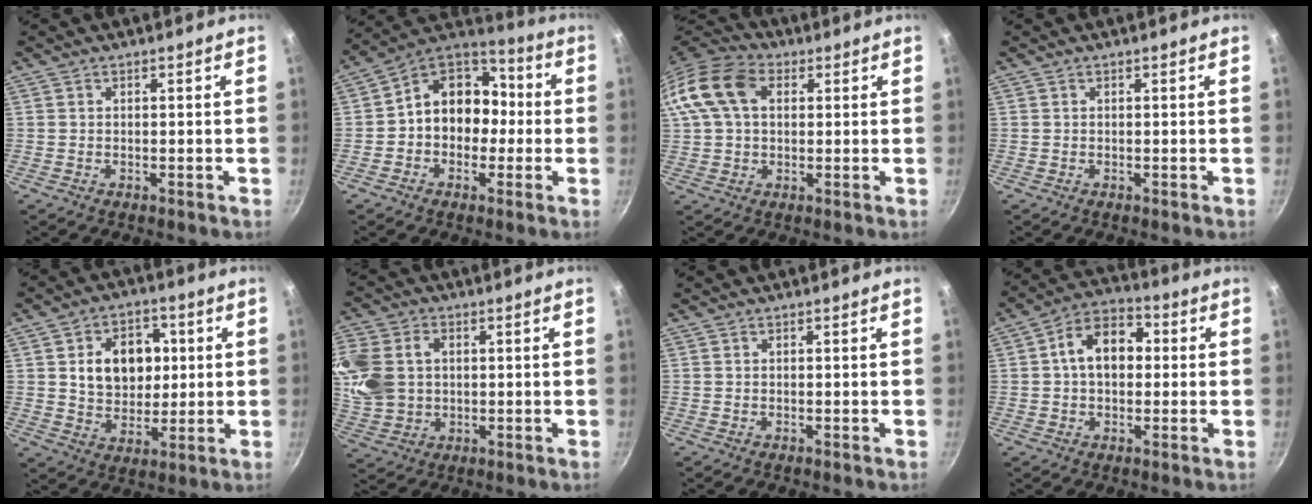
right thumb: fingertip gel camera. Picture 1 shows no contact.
{"total": 13.5, "force": [-0.9, 11.0, 7.9], "torque": [-0.068, 0.051, -0.037]}
{"total": 14.3, "force": [3.7, 9.6, 9.9], "torque": [-0.183, 0.026, 0.052]}
{"total": 0.0}
{"total": 12.8, "force": [2.3, 9.7, 8.1], "torque": [-0.083, -0.002, 0.037]}
{"total": 14.0, "force": [1.9, 11.1, 8.4], "torque": [-0.179, 0.002, 0.039]}
{"total": 0.0}
{"total": 10.9, "force": [1.1, 7.5, 7.8], "torque": [-0.089, 0.030, 0.001]}